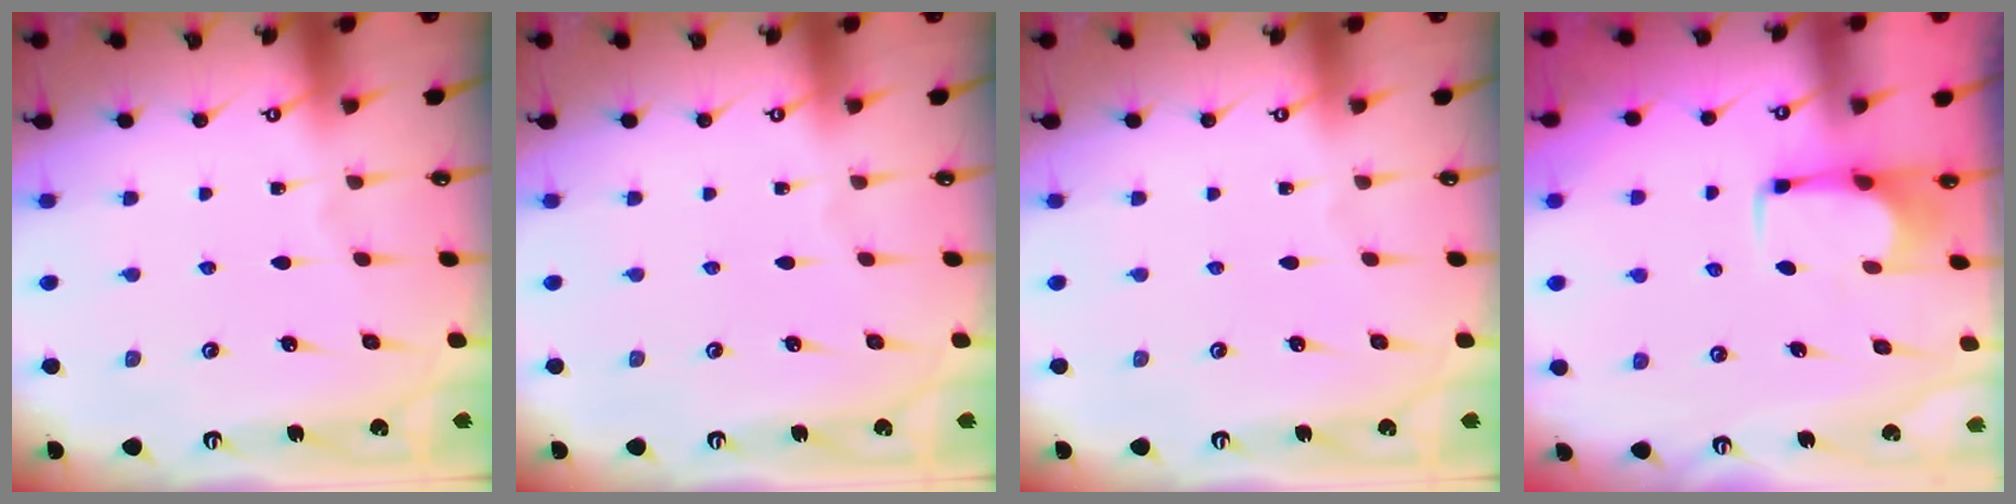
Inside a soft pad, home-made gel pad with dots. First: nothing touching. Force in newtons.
{"total": 0.0}
{"total": 0.0}
{"total": 2.8, "press": 2.8, "slide": 0.3}